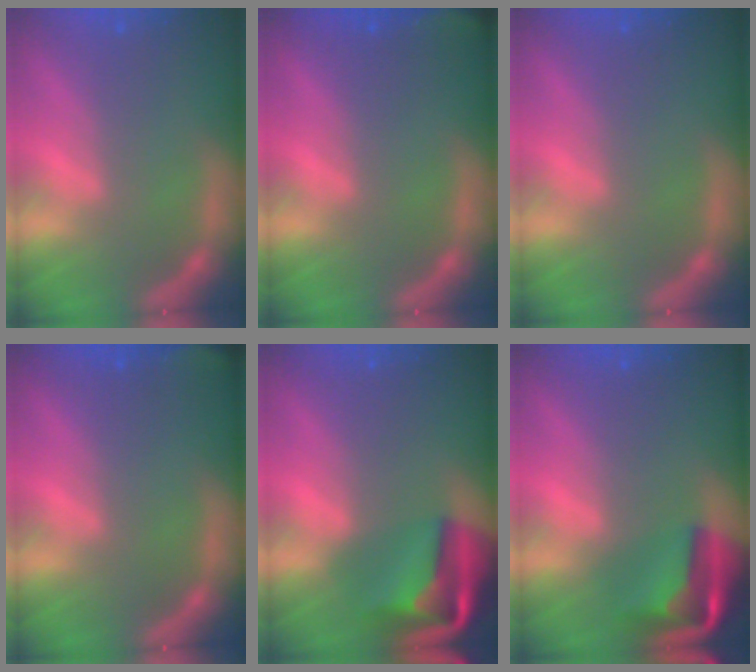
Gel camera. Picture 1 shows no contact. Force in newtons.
{"total": 2.9}
{"total": 0.0}
{"total": 2.4}
{"total": 8.9}
{"total": 7.4}